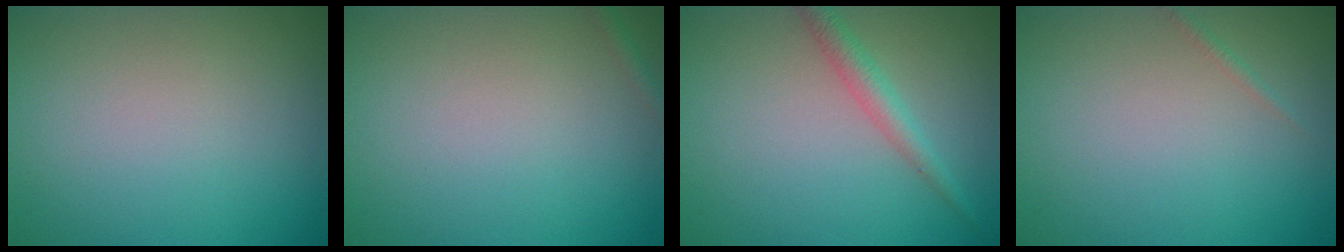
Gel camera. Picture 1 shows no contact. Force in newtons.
{"total": 0.8, "press": 0.8, "slide": 0.1}
{"total": 2.1, "press": 2.1, "slide": 0.1}
{"total": 0.6, "press": 0.6, "slide": 0.0}